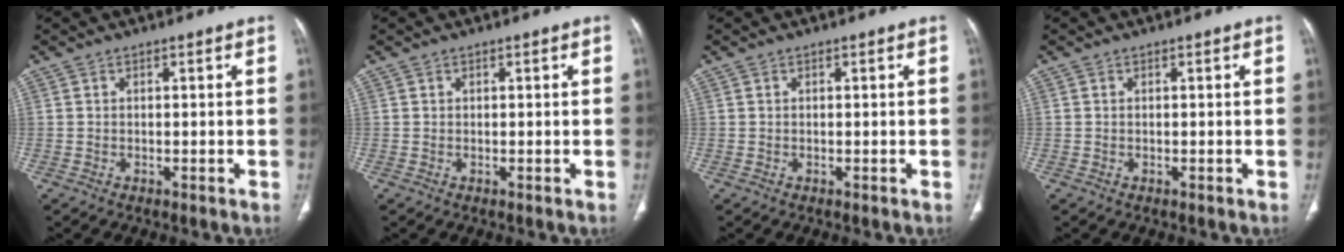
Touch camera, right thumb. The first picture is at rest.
{"total": 0.0}
{"total": 0.0}
{"total": 0.0}